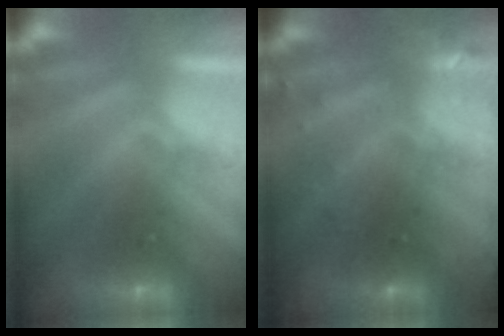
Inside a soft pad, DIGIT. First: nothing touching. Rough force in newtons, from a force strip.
{"total": 2.9}